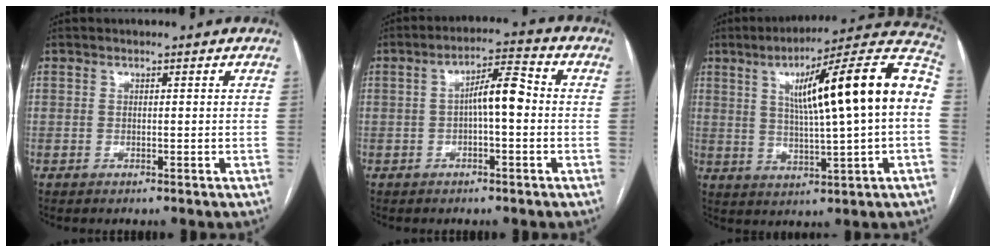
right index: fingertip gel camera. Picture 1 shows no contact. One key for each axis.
{"total": 6.1, "fx": -0.3, "fy": 1.4, "fz": 5.9, "tx": -0.098, "ty": 0.024, "tz": -0.006}
{"total": 20.4, "fx": 3.1, "fy": 1.0, "fz": 20.1, "tx": -0.295, "ty": 0.033, "tz": 0.038}